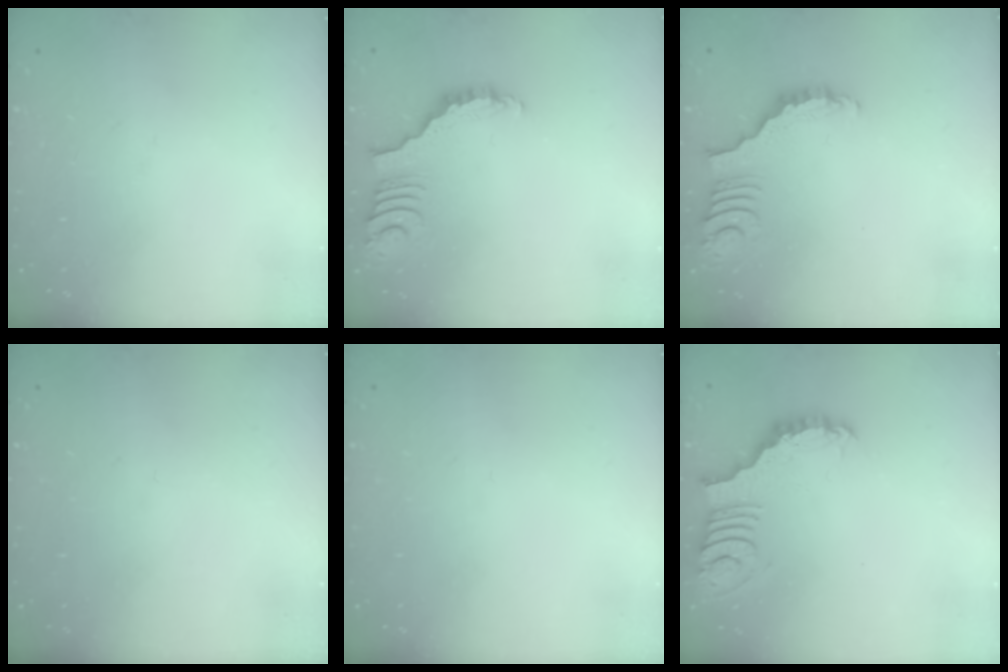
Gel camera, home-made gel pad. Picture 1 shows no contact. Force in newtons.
{"total": 3.9, "press": 3.9, "slide": 0.7}
{"total": 3.7, "press": 3.6, "slide": 0.7}
{"total": 0.0}
{"total": 0.0}
{"total": 3.0, "press": 3.0, "slide": 0.5}